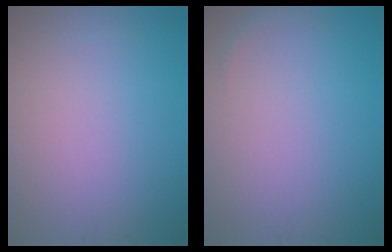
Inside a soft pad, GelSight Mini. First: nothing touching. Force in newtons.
{"total": 0.6, "press": 0.6, "slide": 0.1}